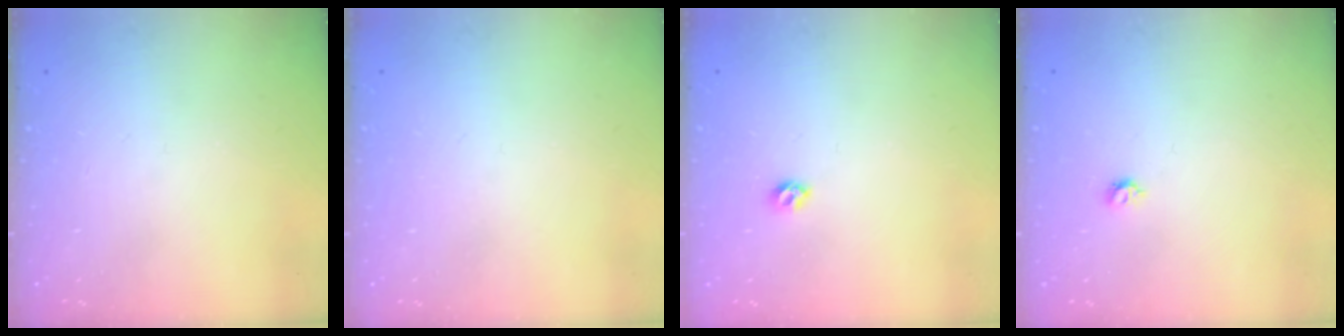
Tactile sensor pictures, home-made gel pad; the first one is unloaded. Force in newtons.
{"total": 0.8, "press": 0.8, "slide": 0.0}
{"total": 5.3, "press": 5.3, "slide": 0.7}
{"total": 3.6, "press": 3.6, "slide": 0.7}